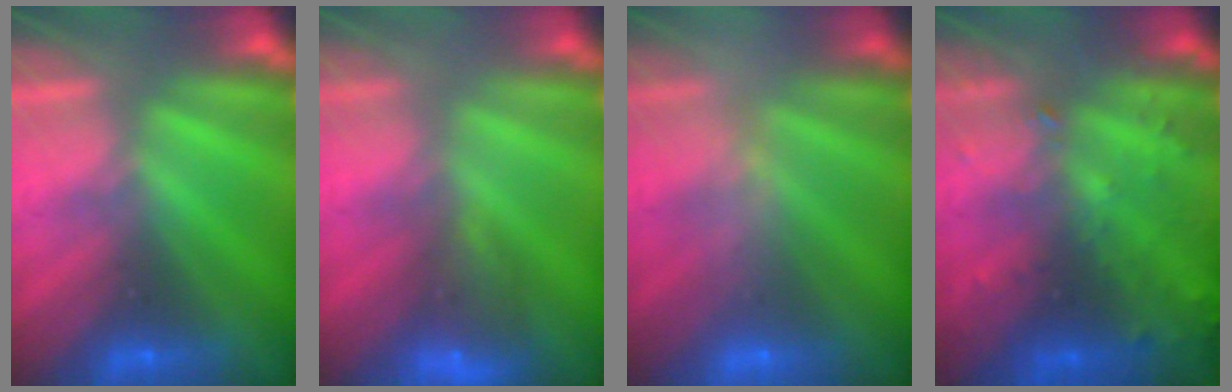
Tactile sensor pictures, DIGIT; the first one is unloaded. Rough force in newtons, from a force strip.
{"total": 8.0}
{"total": 2.5}
{"total": 6.4}